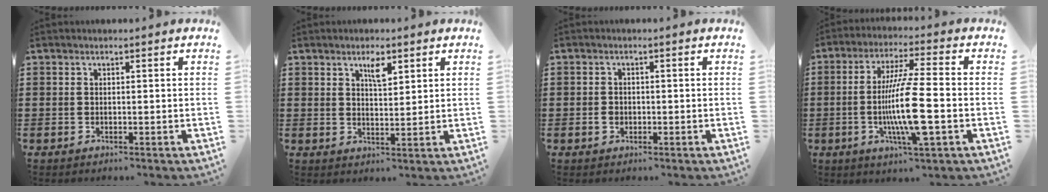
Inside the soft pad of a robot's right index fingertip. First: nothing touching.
{"total": 3.4, "force": [2.1, 1.1, 2.5], "torque": [-0.038, -0.003, 0.033]}
{"total": 1.5, "force": [-0.4, 1.2, 0.8], "torque": [-0.018, 0.003, -0.009]}
{"total": 11.5, "force": [-2.6, 1.3, 11.1], "torque": [-0.217, -0.017, -0.053]}